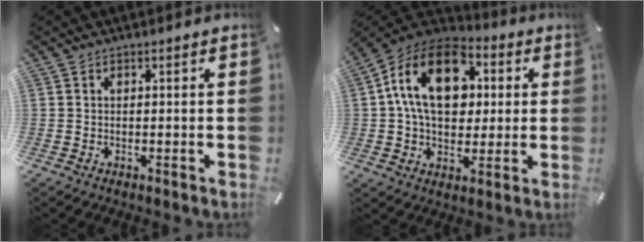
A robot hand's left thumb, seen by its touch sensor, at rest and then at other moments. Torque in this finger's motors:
{"motor_torque": [0.96, 0.92, 2.52, -0.25, 0.42]}